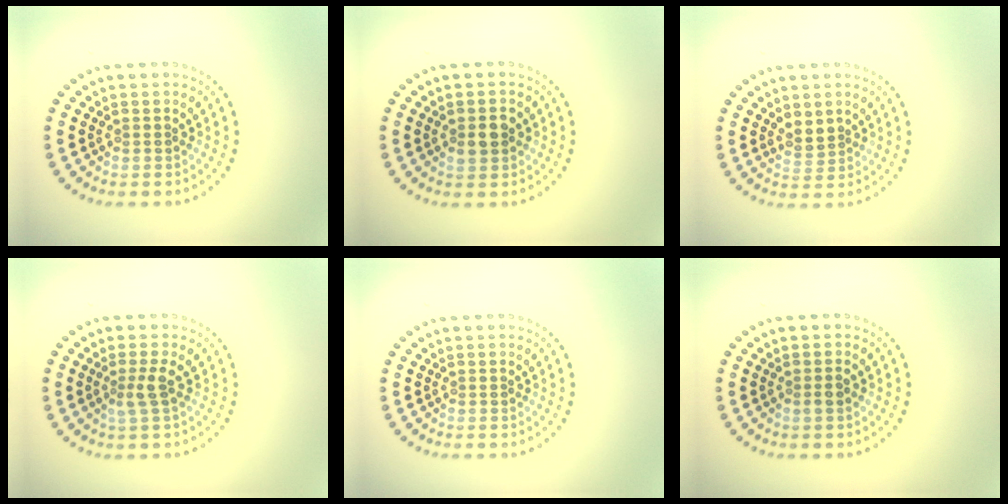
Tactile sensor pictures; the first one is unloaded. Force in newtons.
{"total": 2.5, "press": 2.5, "slide": 0.1}
{"total": 1.4, "press": 1.2, "slide": 0.7}
{"total": 1.9, "press": 1.4, "slide": 1.2}
{"total": 0.0}
{"total": 0.9, "press": 0.8, "slide": 0.5}